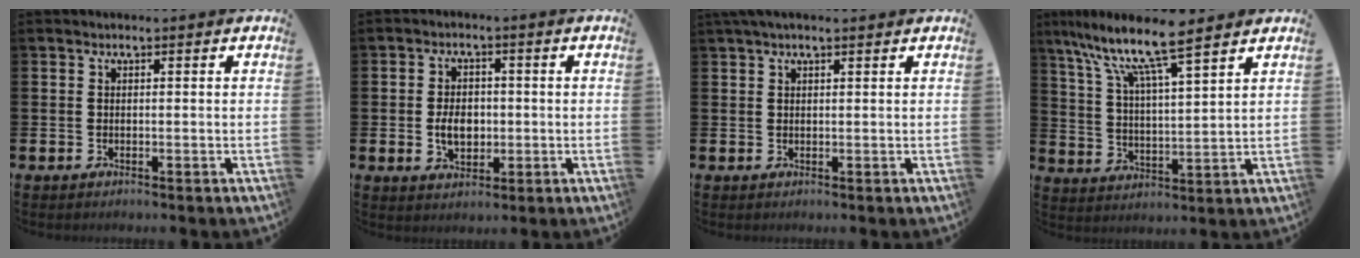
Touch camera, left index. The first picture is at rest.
{"total": 4.4, "force": [-0.4, 3.1, 3.1], "torque": [-0.038, 0.000, -0.015]}
{"total": 1.7, "force": [1.3, 0.3, 1.0], "torque": [-0.015, 0.001, 0.021]}
{"total": 9.9, "force": [8.2, 1.2, 5.3], "torque": [-0.125, -0.049, 0.139]}